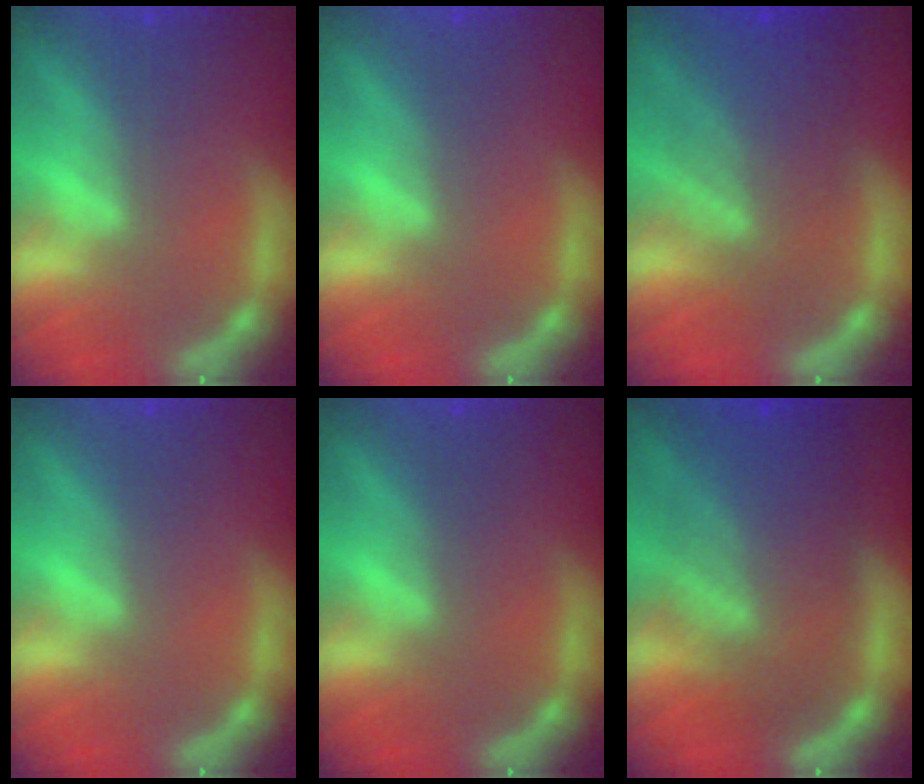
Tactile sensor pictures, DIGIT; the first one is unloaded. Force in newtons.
{"total": 0.0}
{"total": 7.5}
{"total": 0.0}
{"total": 0.0}
{"total": 10.0}